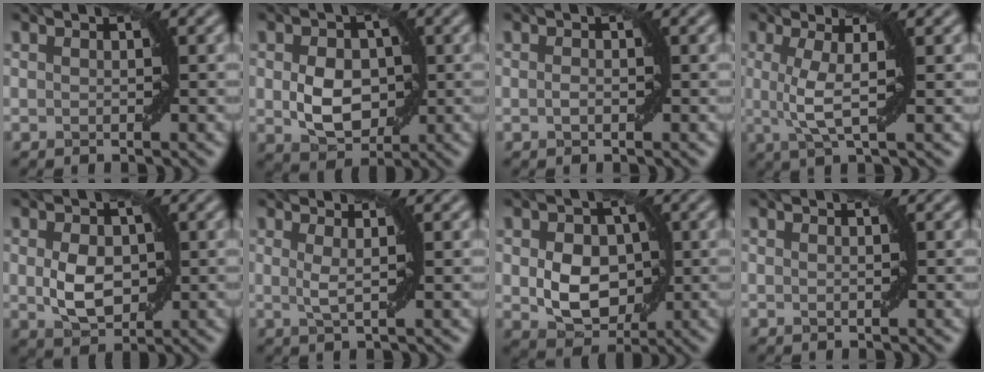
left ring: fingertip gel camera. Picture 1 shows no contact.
{"total": 4.7, "force": [-0.3, 3.3, 3.4], "torque": [-0.058, -0.004, -0.004]}
{"total": 0.6, "force": [-0.2, 0.2, 0.5], "torque": [-0.012, 0.003, -0.004]}
{"total": 3.4, "force": [0.2, 0.4, 3.3], "torque": [-0.066, -0.004, 0.005]}
{"total": 4.0, "force": [-0.2, 2.6, 2.9], "torque": [-0.057, -0.003, 0.001]}
{"total": 1.5, "force": [0.4, 0.0, 1.4], "torque": [-0.030, -0.004, 0.006]}
{"total": 5.8, "force": [-0.3, 4.2, 4.1], "torque": [-0.073, -0.005, -0.004]}
{"total": 0.0}